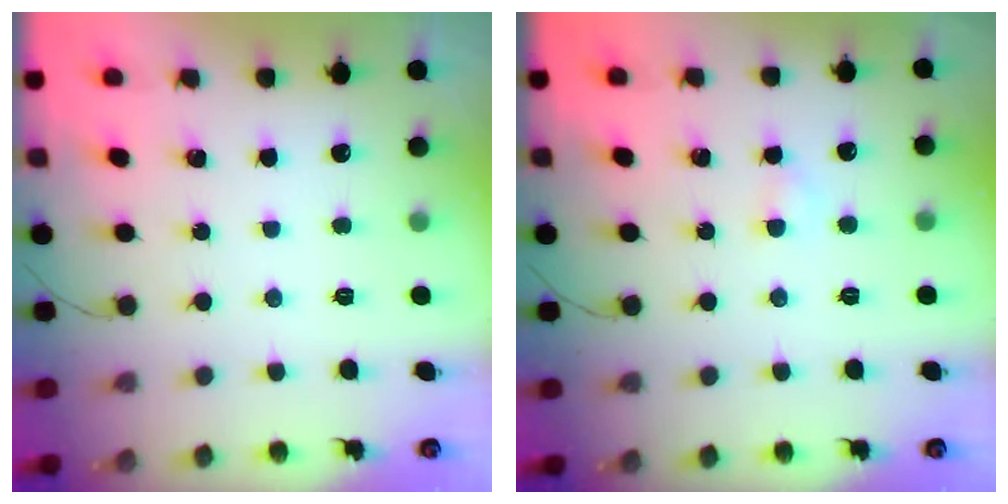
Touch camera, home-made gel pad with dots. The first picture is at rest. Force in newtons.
{"total": 2.5, "press": 2.3, "slide": 0.9}